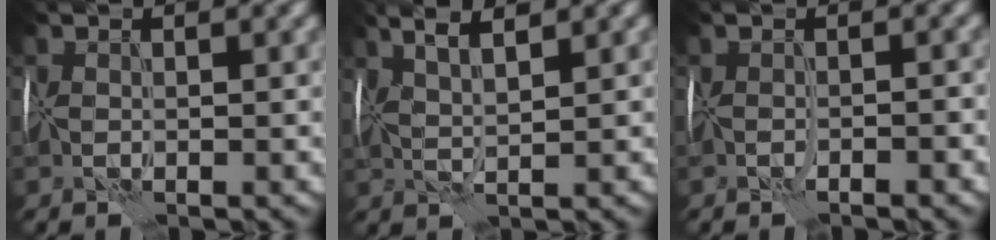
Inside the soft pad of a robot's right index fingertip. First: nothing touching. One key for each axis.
{"total": 4.0, "fx": 2.3, "fy": 0.8, "fz": 3.1, "tx": -0.053, "ty": 0.010, "tz": 0.027}
{"total": 1.5, "fx": -1.3, "fy": -0.1, "fz": 0.8, "tx": -0.012, "ty": -0.005, "tz": -0.023}